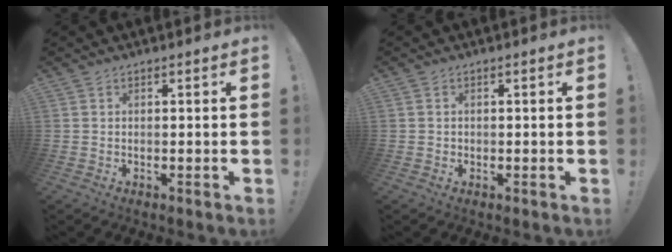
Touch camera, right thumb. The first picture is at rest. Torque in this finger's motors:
{"motor_torque": [0.26, 0.09, 0.08, -0.14, -0.06]}